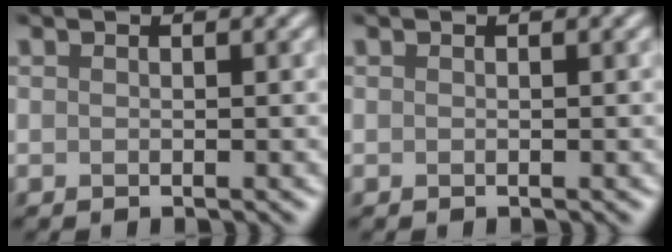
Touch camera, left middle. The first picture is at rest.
{"total": 0.0}